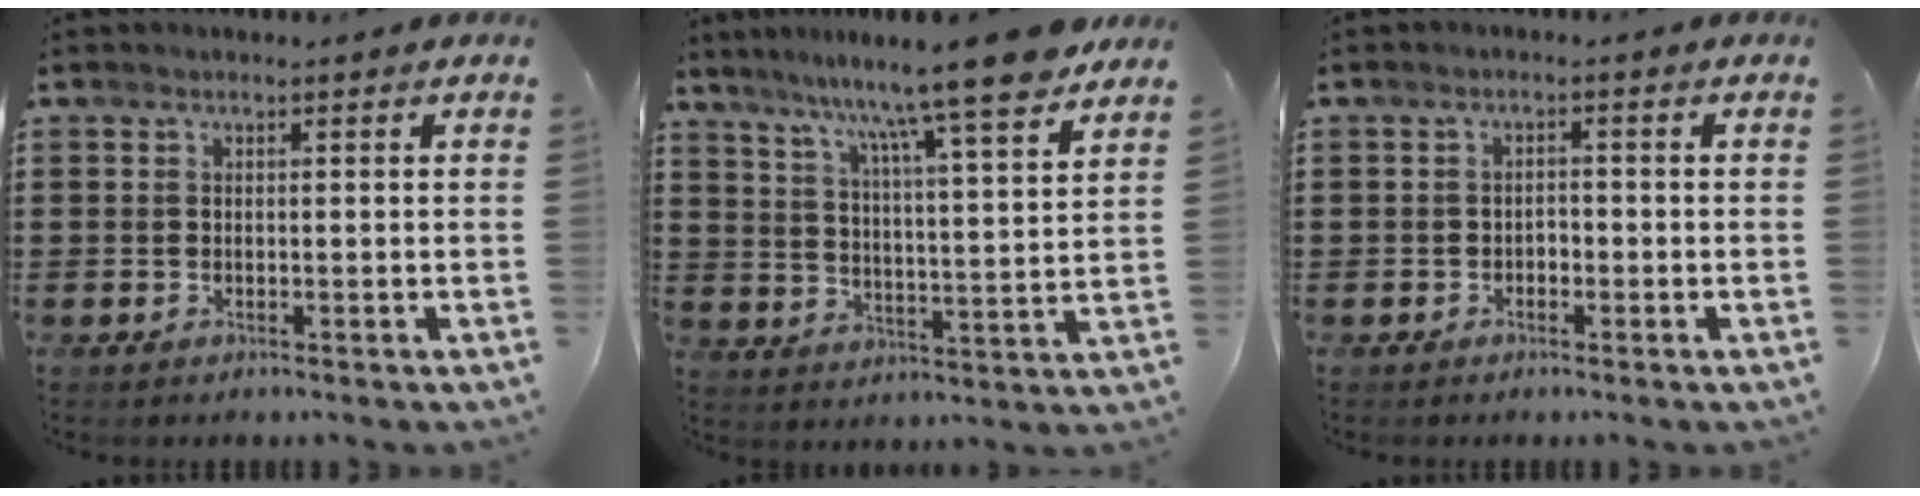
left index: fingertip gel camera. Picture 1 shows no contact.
{"total": 11.4, "force": [9.6, -1.1, 6.2], "torque": [-0.127, -0.061, 0.151]}
{"total": 1.2, "force": [-0.8, 0.7, 0.7], "torque": [-0.018, 0.001, -0.018]}